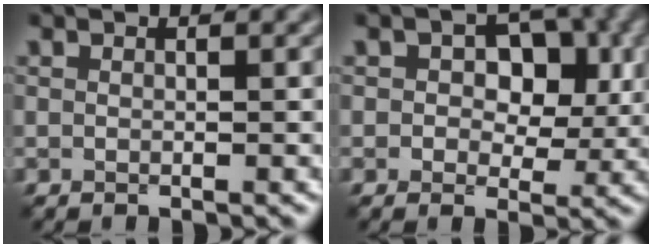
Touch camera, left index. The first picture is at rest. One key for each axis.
{"total": 5.7, "fx": 1.1, "fy": 3.8, "fz": 4.1, "tx": -0.047, "ty": -0.005, "tz": 0.009}